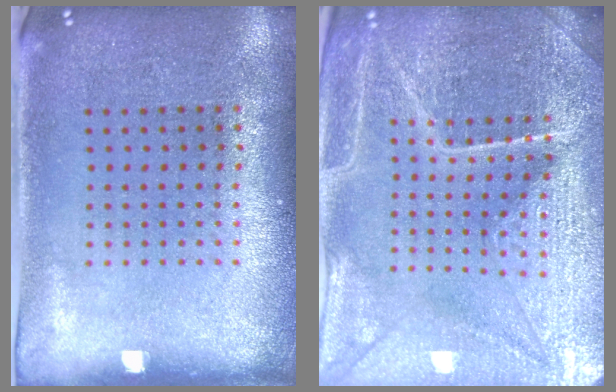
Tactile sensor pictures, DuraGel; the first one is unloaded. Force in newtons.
{"total": 5.1, "press": 4.8, "slide": 1.8}